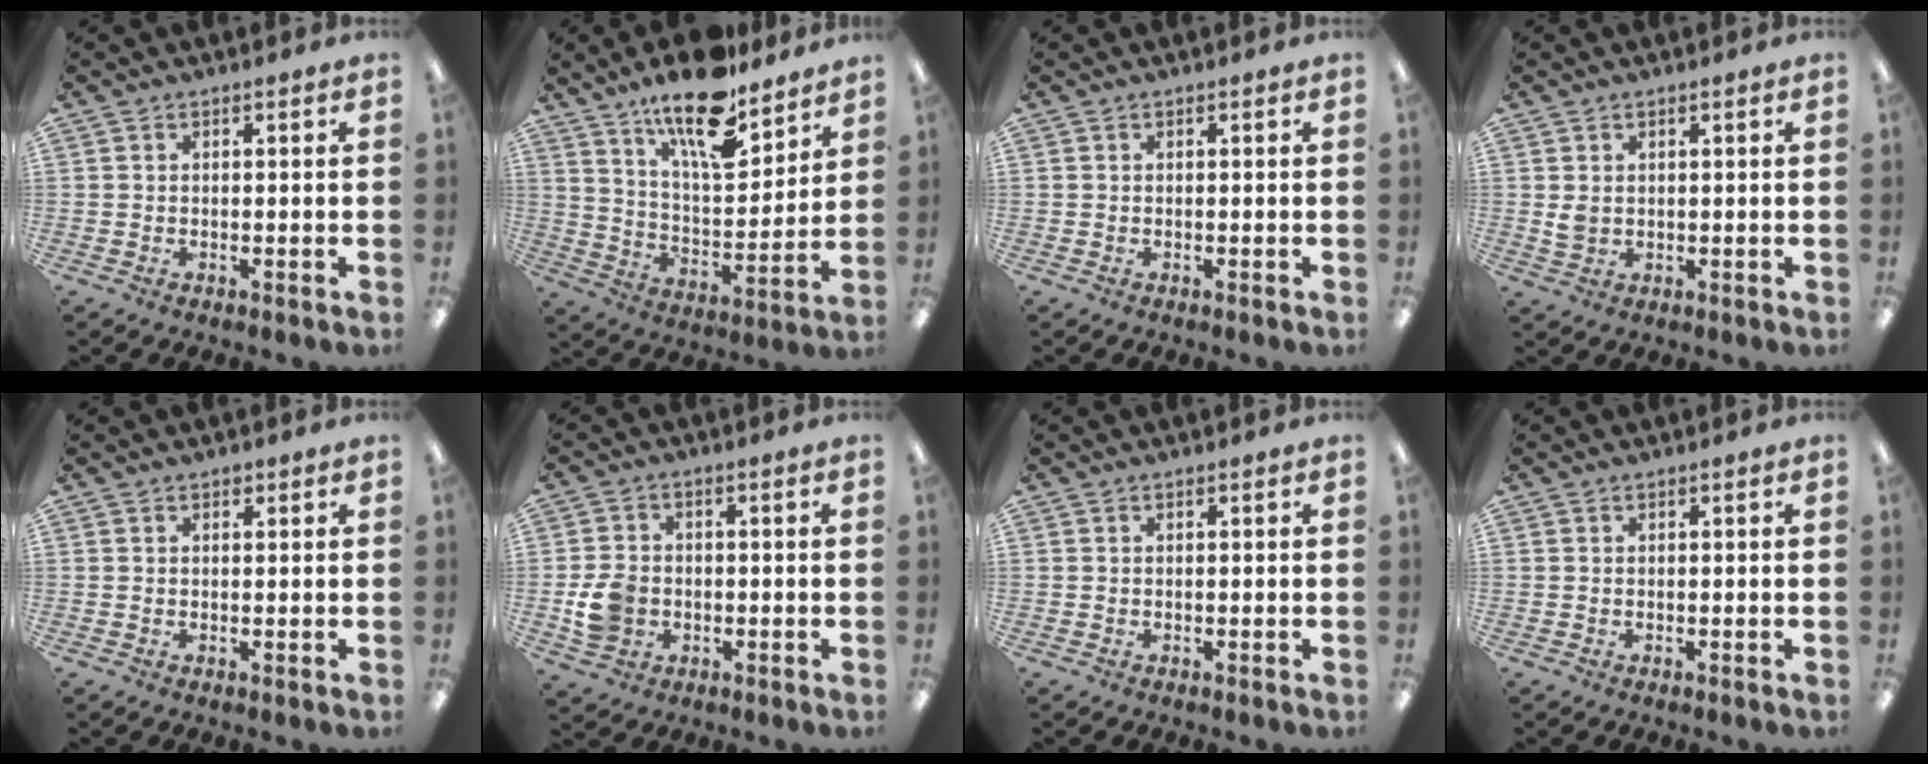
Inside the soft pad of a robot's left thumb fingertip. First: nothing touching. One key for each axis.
{"total": 17.1, "fx": 12.8, "fy": 5.5, "fz": 10.0, "tx": -0.170, "ty": -0.075, "tz": 0.215}
{"total": 0.0}
{"total": 2.4, "fx": 0.9, "fy": 1.8, "fz": 1.3, "tx": -0.019, "ty": 0.000, "tz": 0.014}
{"total": 1.0, "fx": 0.6, "fy": 0.6, "fz": 0.4, "tx": 0.001, "ty": 0.000, "tz": 0.009}
{"total": 6.9, "fx": -1.4, "fy": 5.8, "fz": 3.5, "tx": -0.063, "ty": 0.005, "tz": -0.027}
{"total": 0.0}
{"total": 0.0}